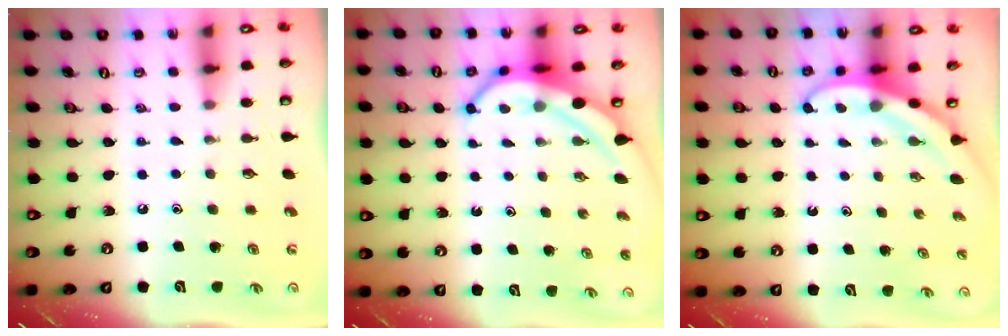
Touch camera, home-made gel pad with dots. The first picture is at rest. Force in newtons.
{"total": 7.4, "press": 7.3, "slide": 1.1}
{"total": 3.7, "press": 3.7, "slide": 0.4}